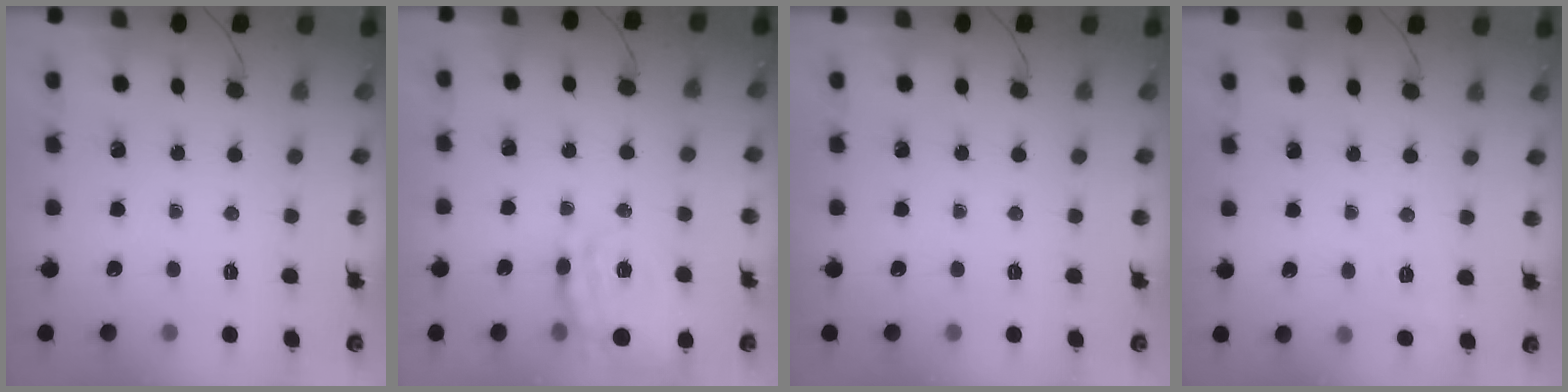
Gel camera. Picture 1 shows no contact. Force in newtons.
{"total": 17.9, "press": 17.8, "slide": 1.6}
{"total": 0.0}
{"total": 5.5, "press": 5.2, "slide": 1.9}